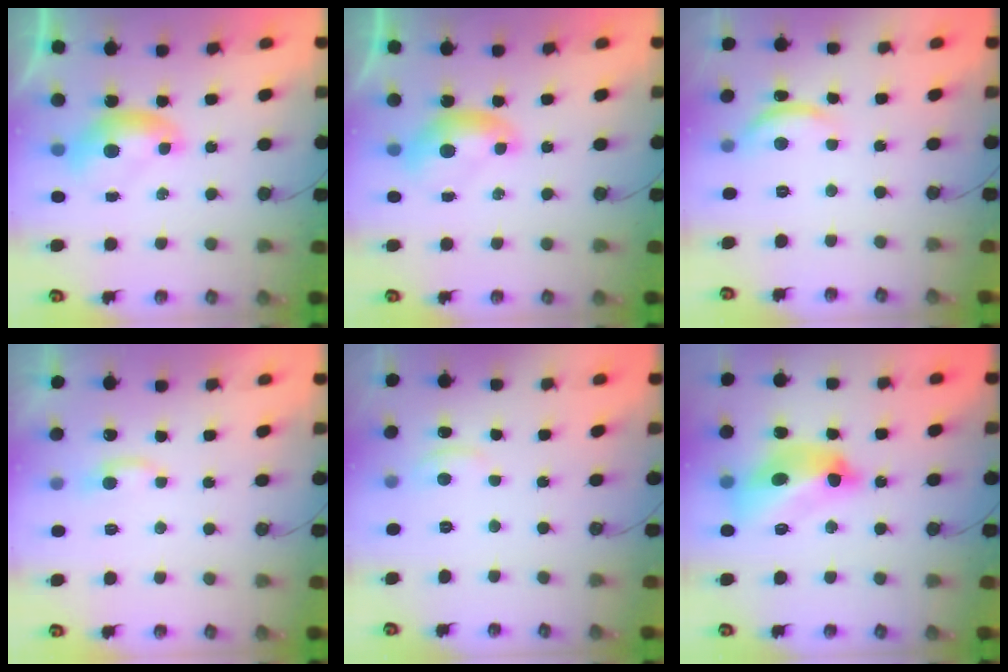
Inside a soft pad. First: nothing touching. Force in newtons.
{"total": 0.0}
{"total": 3.7, "press": 3.7, "slide": 0.4}
{"total": 2.2, "press": 2.2, "slide": 0.5}
{"total": 3.0, "press": 2.9, "slide": 0.4}
{"total": 12.0, "press": 11.8, "slide": 2.1}